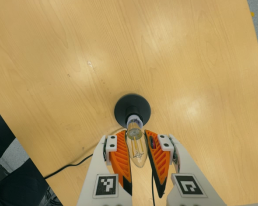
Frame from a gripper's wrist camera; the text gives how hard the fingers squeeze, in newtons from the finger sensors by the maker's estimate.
{"total": 19.0, "left": 20.7, "right": 17.4}